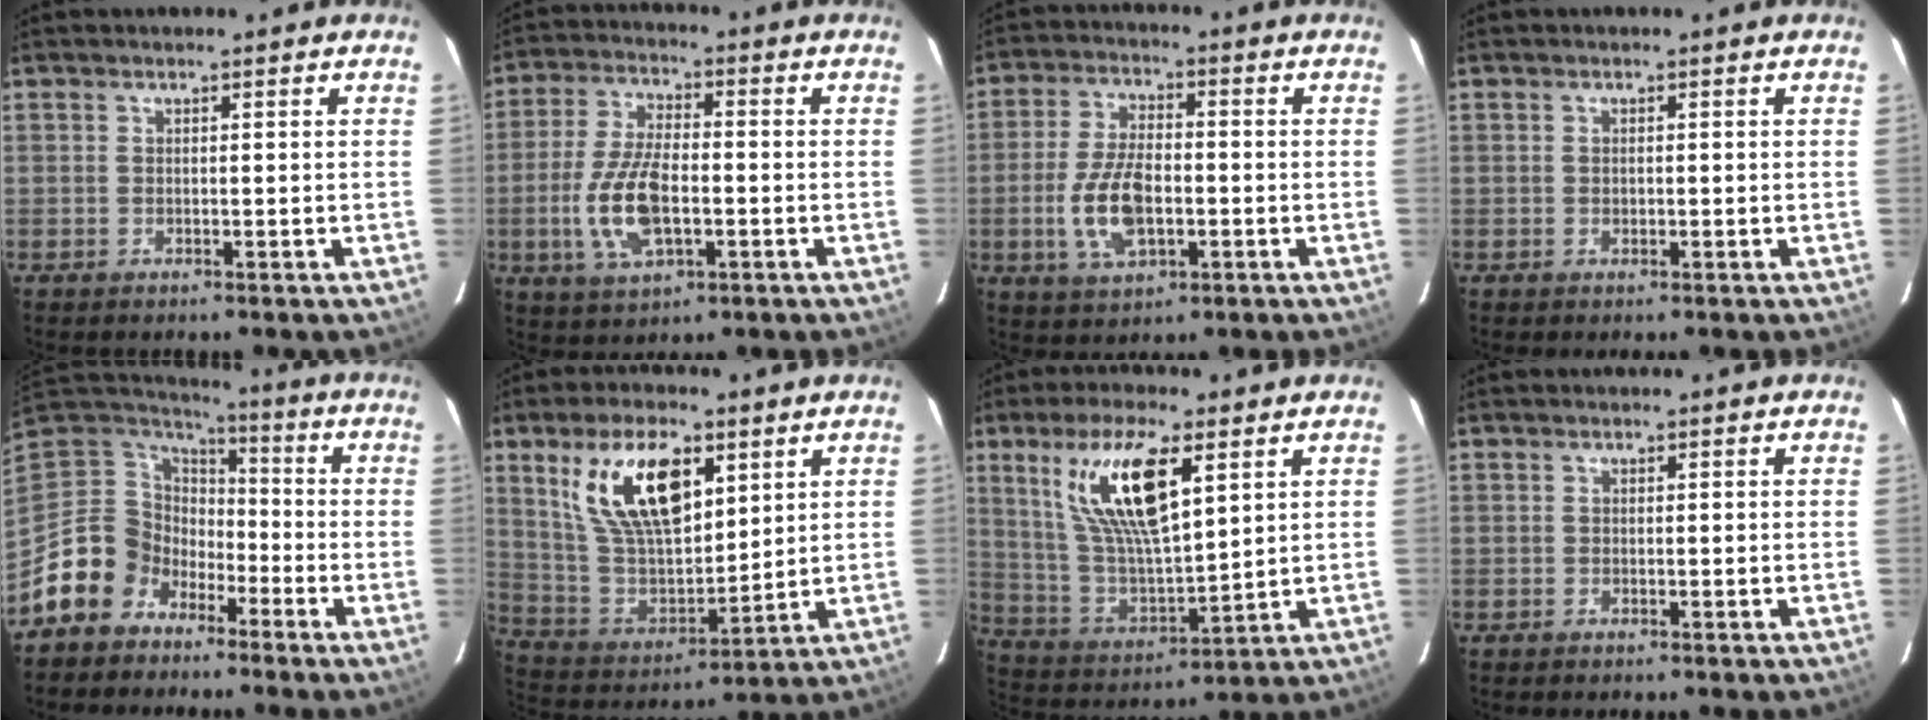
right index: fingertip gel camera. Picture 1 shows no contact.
{"total": 12.3, "force": [-2.9, 5.7, 10.5], "torque": [-0.223, -0.002, -0.050]}
{"total": 11.1, "force": [-2.6, 5.5, 9.2], "torque": [-0.192, -0.002, -0.043]}
{"total": 0.7, "force": [-0.1, 0.6, 0.3], "torque": [-0.002, 0.000, -0.001]}
{"total": 11.9, "force": [-6.8, 9.5, 2.2], "torque": [-0.068, 0.030, -0.130]}
{"total": 18.0, "force": [8.3, 8.6, 13.5], "torque": [-0.251, 0.009, 0.170]}
{"total": 16.5, "force": [7.6, 5.1, 13.7], "torque": [-0.260, 0.005, 0.157]}
{"total": 0.5, "force": [0.0, 0.5, -0.1], "torque": [0.003, 0.002, -0.002]}